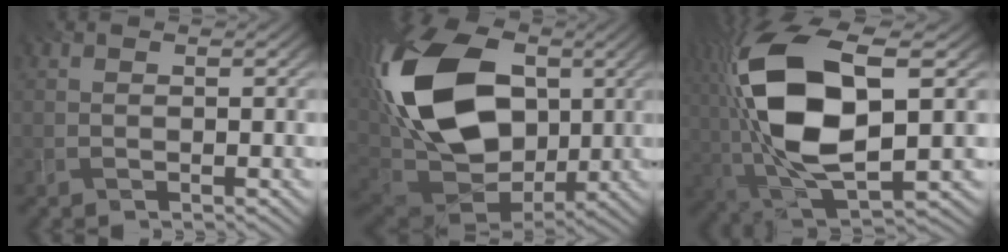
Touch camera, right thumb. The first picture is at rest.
{"total": 20.3, "force": [4.0, 13.2, 14.9], "torque": [-0.318, 0.025, 0.059]}
{"total": 17.0, "force": [1.7, 7.8, 15.0], "torque": [-0.329, 0.009, 0.031]}